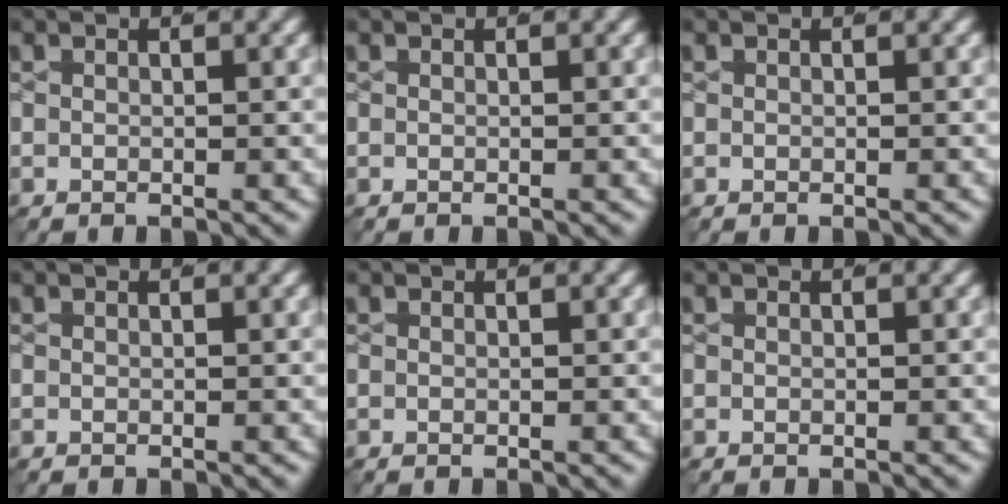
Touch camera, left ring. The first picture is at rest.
{"total": 0.0}
{"total": 0.0}
{"total": 0.0}
{"total": 0.0}
{"total": 0.0}